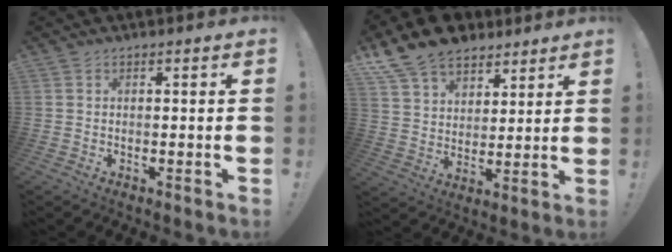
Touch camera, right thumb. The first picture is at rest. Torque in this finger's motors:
{"motor_torque": [0.61, 0.72, 0.70, 0.67, 0.19]}